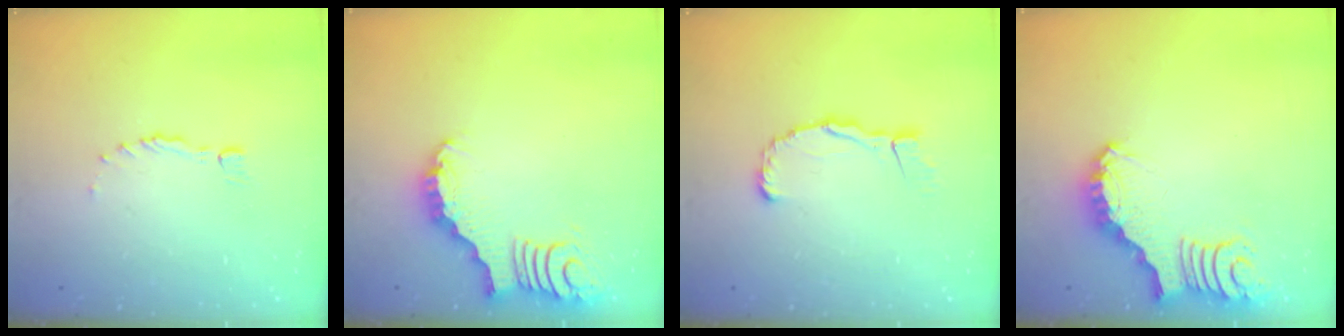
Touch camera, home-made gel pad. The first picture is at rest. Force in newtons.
{"total": 2.8, "press": 2.7, "slide": 0.5}
{"total": 9.0, "press": 8.9, "slide": 1.1}
{"total": 3.2, "press": 3.1, "slide": 0.6}